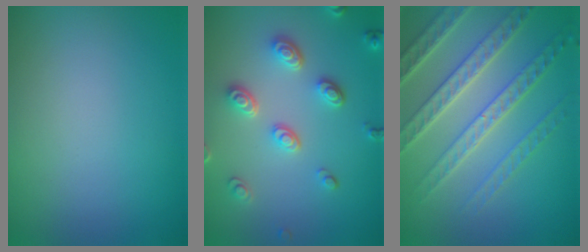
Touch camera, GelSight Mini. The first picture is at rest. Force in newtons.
{"total": 3.8, "press": 3.2, "slide": 2.0}
{"total": 6.9, "press": 5.3, "slide": 4.4}